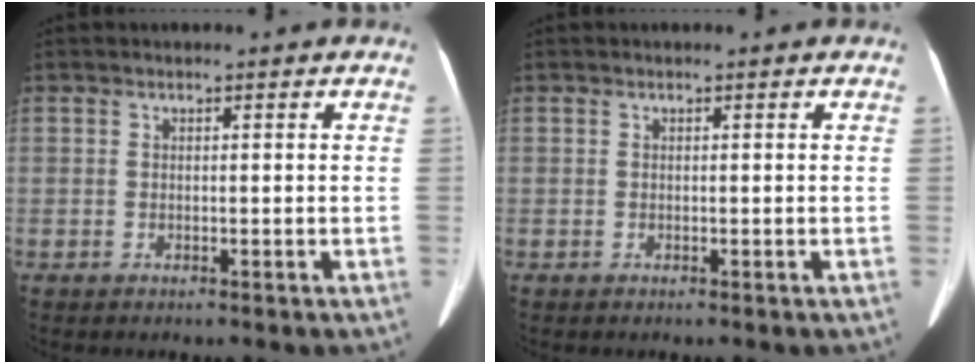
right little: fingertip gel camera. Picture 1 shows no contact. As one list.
[{"total": 0.0}]